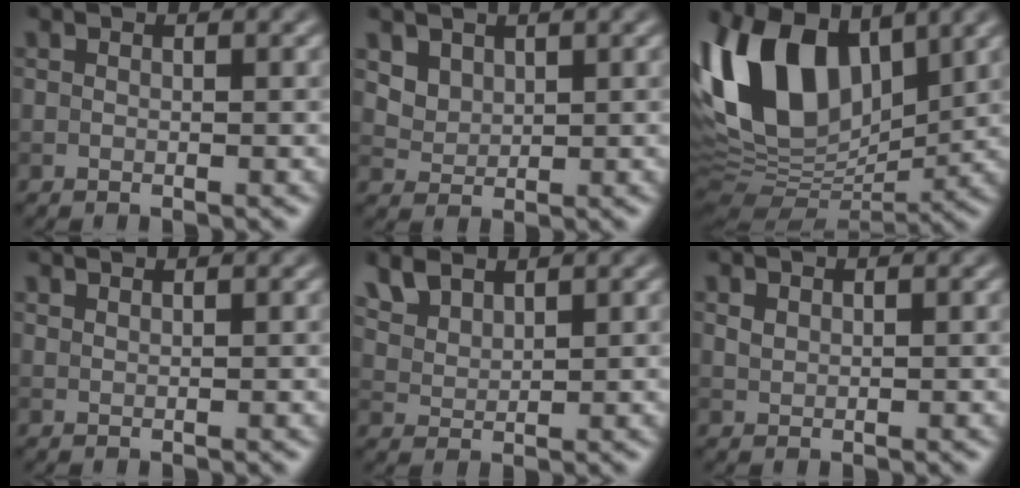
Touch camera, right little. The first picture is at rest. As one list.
[{"total": 2.8, "force": [1.8, 1.9, 1.1], "torque": [-0.032, -0.010, 0.058]}, {"total": 15.2, "force": [5.1, 8.9, 11.2], "torque": [-0.239, 0.018, 0.081]}, {"total": 1.1, "force": [1.0, 0.2, 0.4], "torque": [0.000, -0.005, 0.010]}, {"total": 3.7, "force": [2.8, 1.9, 1.6], "torque": [-0.049, 0.003, 0.068]}, {"total": 0.9, "force": [0.5, 0.5, 0.4], "torque": [-0.012, -0.001, 0.014]}]